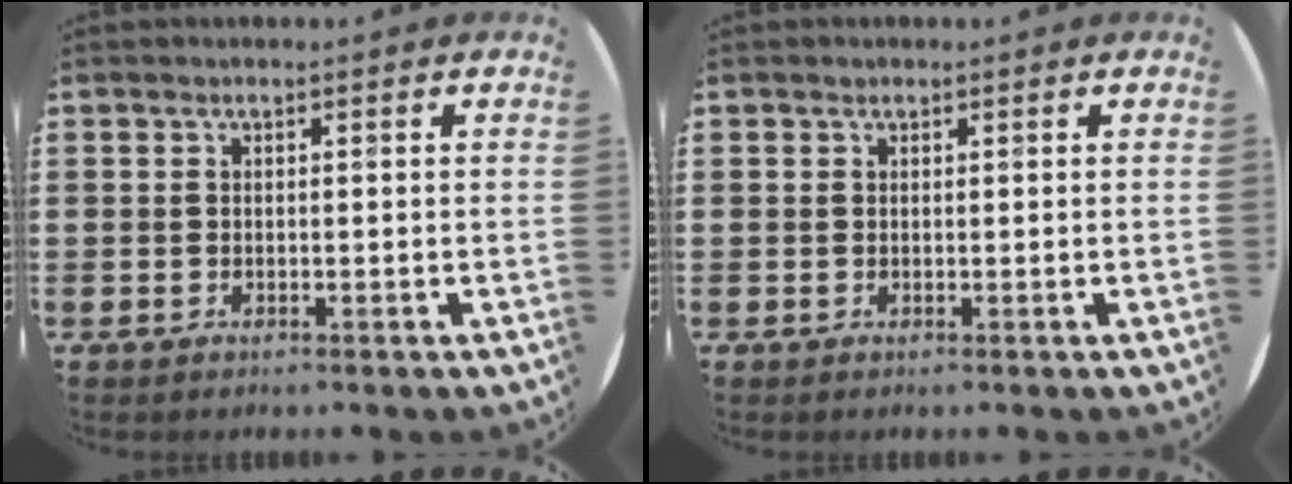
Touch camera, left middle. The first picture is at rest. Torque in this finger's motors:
{"motor_torque": [0.08, -0.05, -0.01, 0.00]}